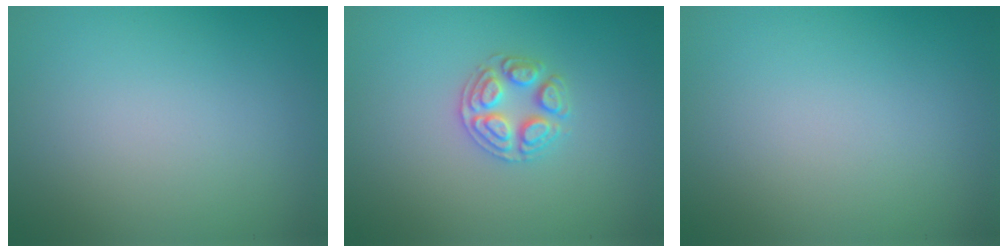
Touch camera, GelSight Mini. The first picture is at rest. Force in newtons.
{"total": 2.5, "press": 2.5, "slide": 0.4}
{"total": 0.0}